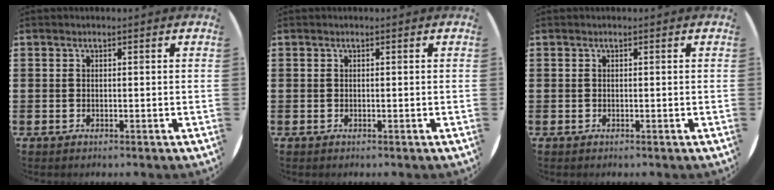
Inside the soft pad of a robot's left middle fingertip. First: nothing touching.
{"total": 0.0}
{"total": 0.0}